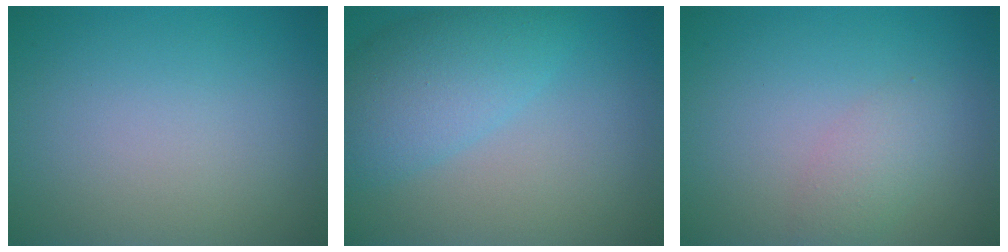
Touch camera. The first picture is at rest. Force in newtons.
{"total": 5.4, "press": 5.3, "slide": 0.2}
{"total": 1.8, "press": 1.8, "slide": 0.0}